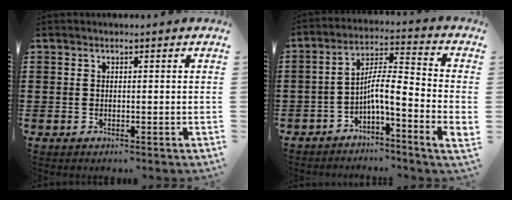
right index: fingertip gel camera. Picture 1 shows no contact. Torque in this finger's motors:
{"motor_torque": [1.28, 0.00, 0.62, 0.13]}